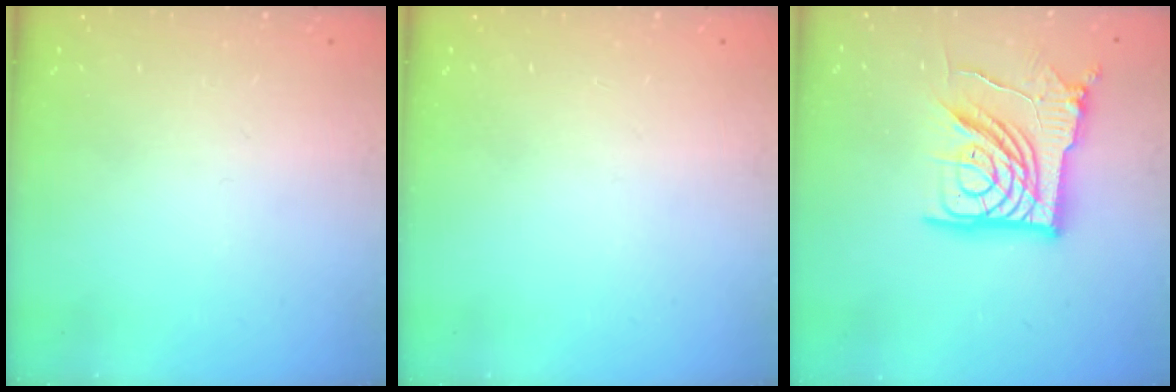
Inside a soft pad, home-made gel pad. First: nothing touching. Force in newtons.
{"total": 0.0}
{"total": 19.2, "press": 19.1, "slide": 2.1}